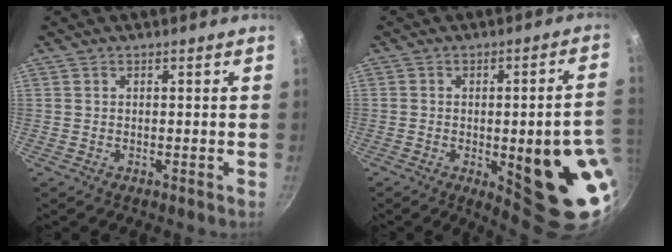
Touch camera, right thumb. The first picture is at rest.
{"total": 18.4, "force": [-4.1, 5.4, 17.2], "torque": [-0.178, 0.010, -0.044]}